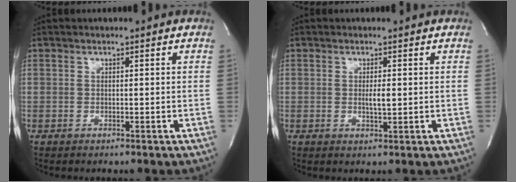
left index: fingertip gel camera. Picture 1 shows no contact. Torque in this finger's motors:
{"motor_torque": [0.49, 0.22, 0.05, 0.05]}